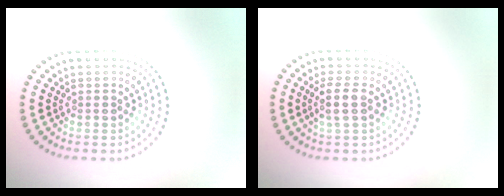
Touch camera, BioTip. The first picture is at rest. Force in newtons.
{"total": 2.4, "press": 2.1, "slide": 1.1}